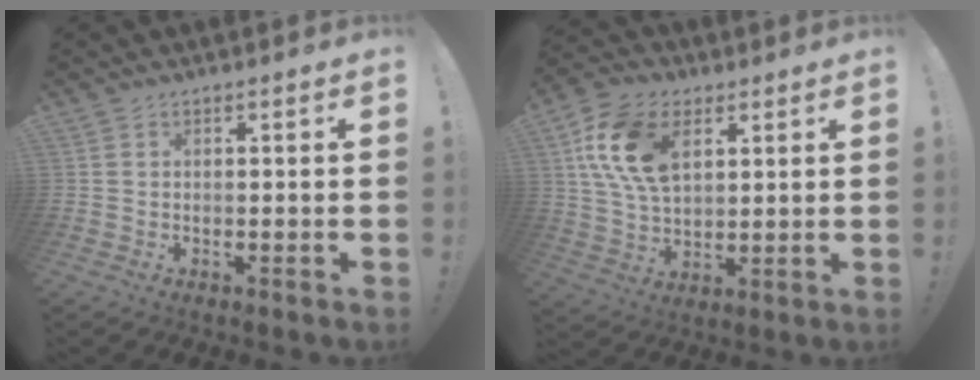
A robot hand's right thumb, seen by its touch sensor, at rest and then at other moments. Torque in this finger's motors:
{"motor_torque": [0.98, 1.15, 0.29, 0.25, 0.07]}